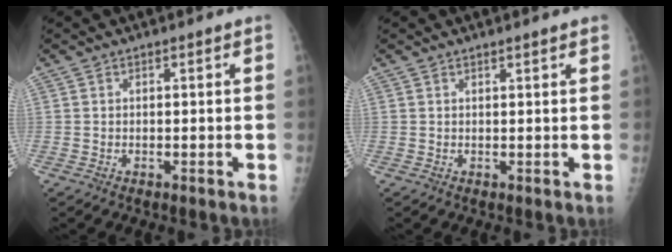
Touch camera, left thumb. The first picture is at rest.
{"total": 1.7, "force": [1.4, 0.1, 0.9], "torque": [-0.006, 0.002, 0.018]}